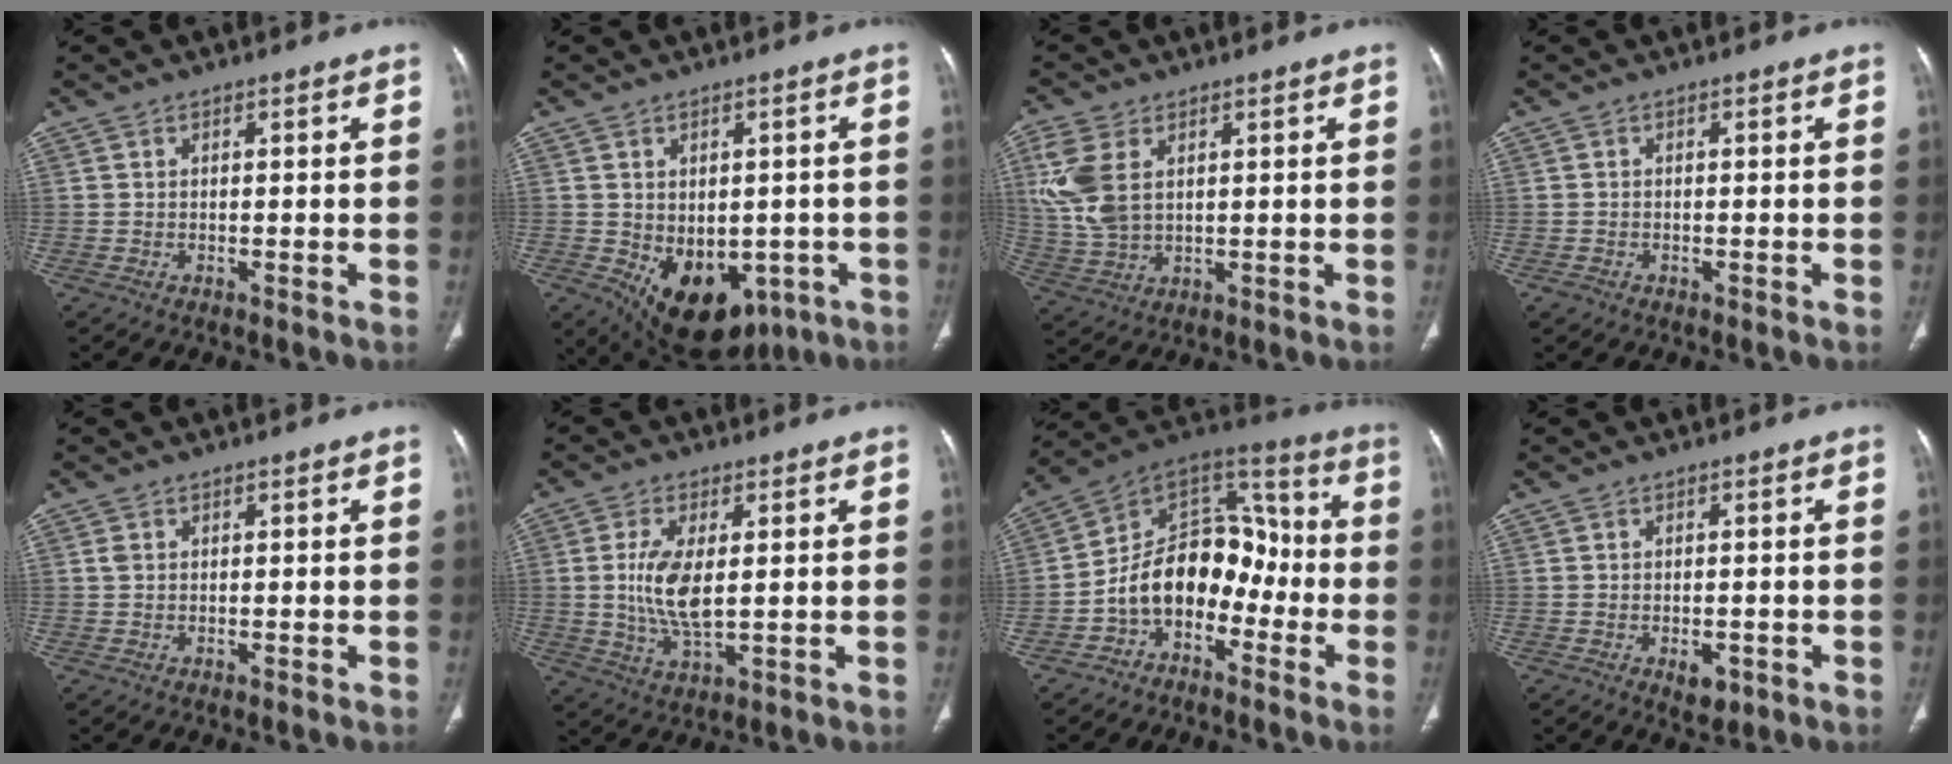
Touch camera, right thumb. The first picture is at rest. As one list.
[{"total": 14.9, "force": [-4.9, 10.1, 9.8], "torque": [-0.123, -0.001, -0.042]}, {"total": 9.8, "force": [2.9, 6.0, 7.2], "torque": [-0.168, -0.003, 0.065]}, {"total": 1.1, "force": [-0.6, 0.8, 0.2], "torque": [-0.005, 0.001, -0.013]}, {"total": 0.8, "force": [0.2, 0.6, 0.5], "torque": [-0.010, 0.004, 0.005]}, {"total": 8.9, "force": [0.7, 3.9, 8.0], "torque": [-0.166, -0.015, 0.020]}, {"total": 16.1, "force": [-5.2, 11.4, 10.1], "torque": [-0.129, 0.085, -0.099]}, {"total": 3.3, "force": [-1.3, 2.0, 2.3], "torque": [-0.024, 0.001, -0.010]}]